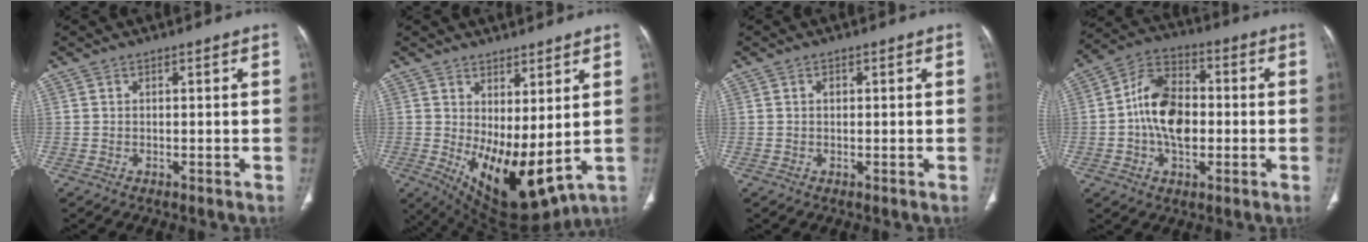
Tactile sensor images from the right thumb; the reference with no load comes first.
{"total": 13.9, "force": [0.5, 6.2, 12.4], "torque": [-0.198, -0.029, 0.034]}
{"total": 1.0, "force": [0.2, 0.7, 0.7], "torque": [-0.009, 0.002, 0.004]}
{"total": 12.9, "force": [-0.9, 8.4, 9.7], "torque": [-0.151, 0.025, -0.023]}